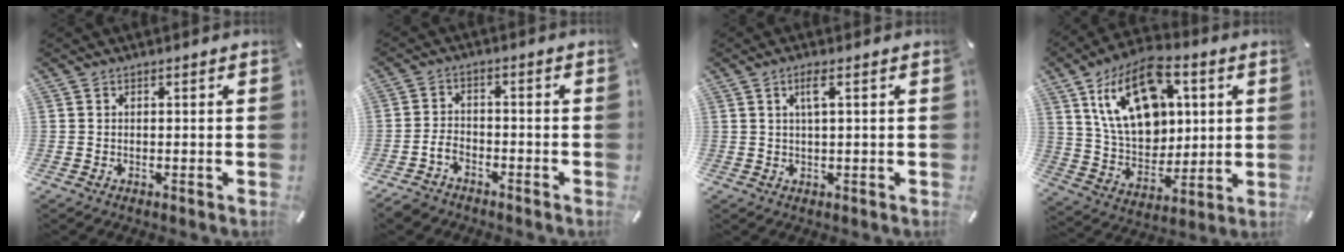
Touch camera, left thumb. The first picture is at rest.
{"total": 4.5, "force": [-3.0, 2.9, 1.9], "torque": [-0.043, 0.014, -0.058]}
{"total": 3.4, "force": [1.2, 0.6, 3.1], "torque": [-0.067, 0.004, 0.018]}
{"total": 19.6, "force": [7.1, 13.4, 12.4], "torque": [-0.241, -0.022, 0.125]}